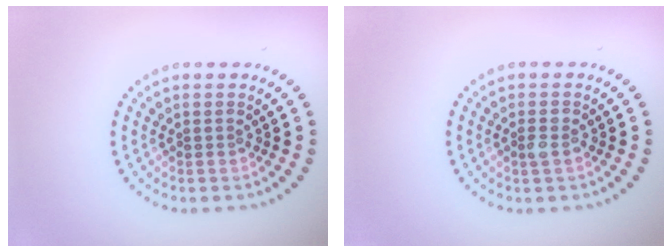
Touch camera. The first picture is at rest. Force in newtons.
{"total": 1.1, "press": 1.1, "slide": 0.1}